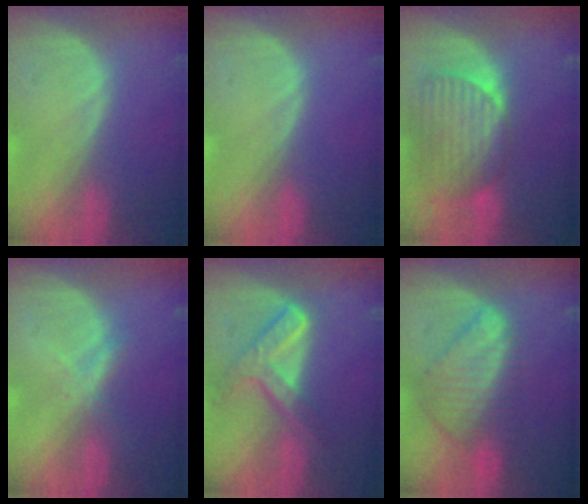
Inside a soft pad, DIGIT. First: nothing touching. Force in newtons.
{"total": 0.0}
{"total": 9.2, "press": 8.3, "slide": 3.9}
{"total": 2.1, "press": 2.1, "slide": 0.2}
{"total": 7.6, "press": 6.3, "slide": 4.3}
{"total": 8.9, "press": 7.7, "slide": 4.6}